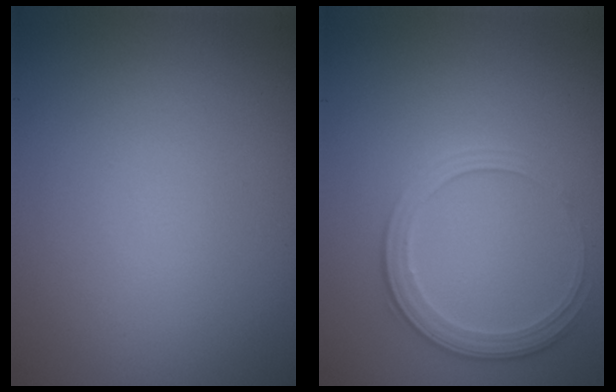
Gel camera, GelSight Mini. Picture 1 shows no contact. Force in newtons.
{"total": 2.8, "press": 2.7, "slide": 0.8}